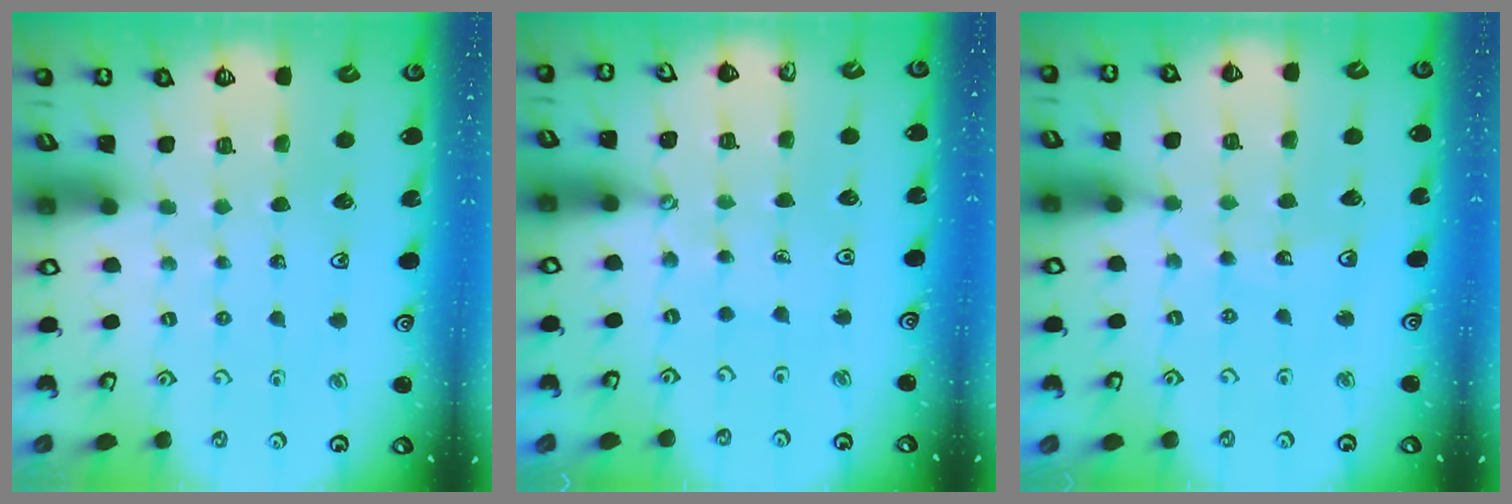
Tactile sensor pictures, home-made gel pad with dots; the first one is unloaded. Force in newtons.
{"total": 0.6, "press": 0.6, "slide": 0.1}
{"total": 6.5, "press": 6.0, "slide": 2.5}